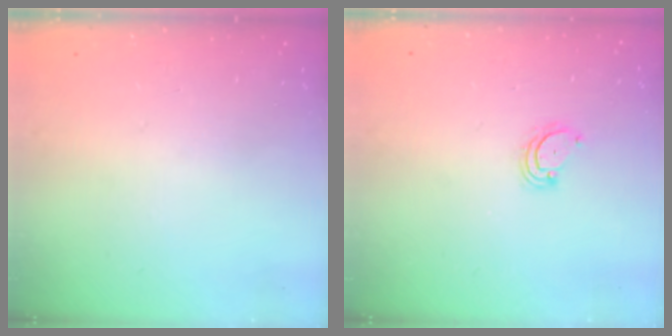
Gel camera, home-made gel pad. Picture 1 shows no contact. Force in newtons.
{"total": 2.3, "press": 2.3, "slide": 0.2}